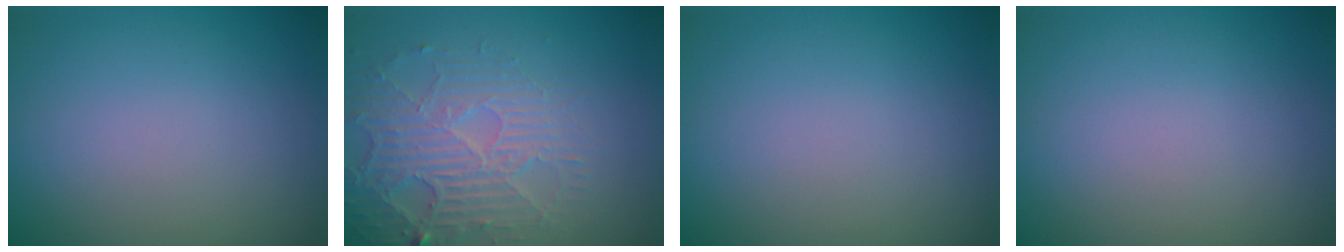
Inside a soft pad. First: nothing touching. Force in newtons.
{"total": 4.3, "press": 3.8, "slide": 2.0}
{"total": 0.0}
{"total": 0.0}